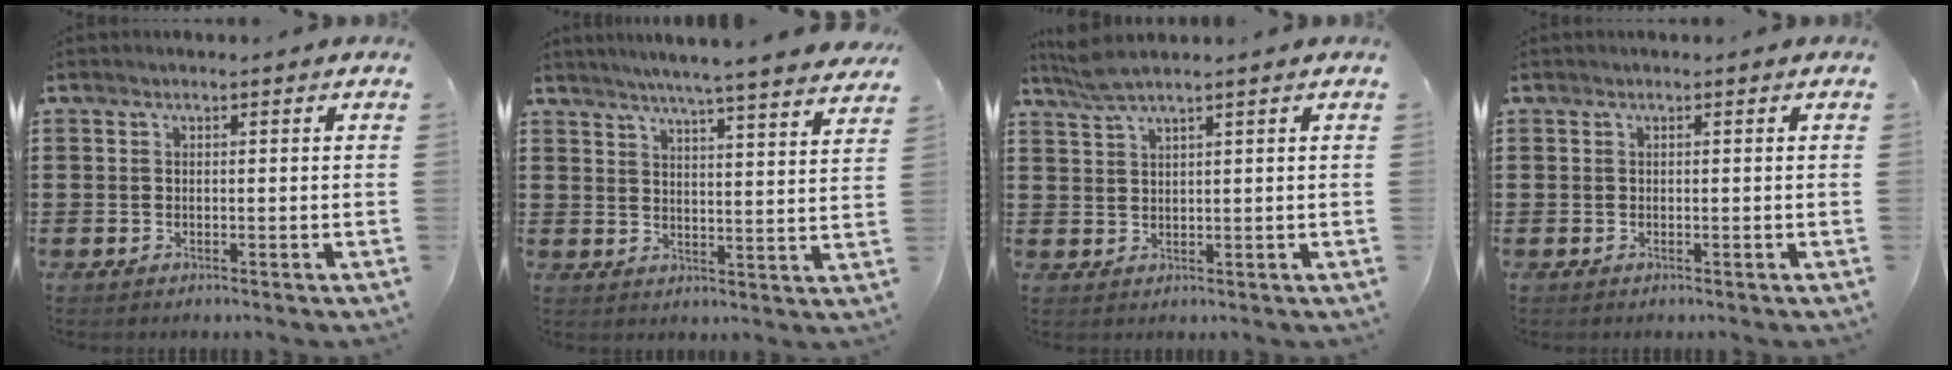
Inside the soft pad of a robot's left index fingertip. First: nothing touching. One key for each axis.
{"total": 4.7, "fx": 4.4, "fy": -0.8, "fz": 1.3, "tx": -0.044, "ty": -0.029, "tz": 0.073}
{"total": 3.1, "fx": 2.4, "fy": 0.1, "fz": 1.9, "tx": -0.044, "ty": 0.002, "tz": 0.044}
{"total": 0.0}